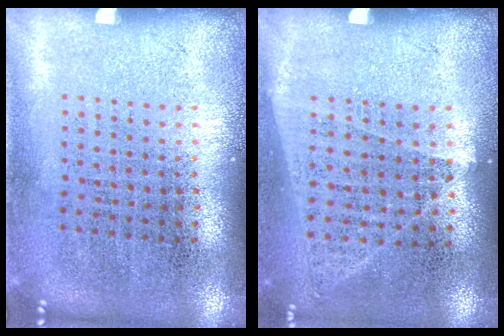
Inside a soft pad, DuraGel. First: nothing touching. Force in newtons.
{"total": 1.0, "press": 0.9, "slide": 0.5}